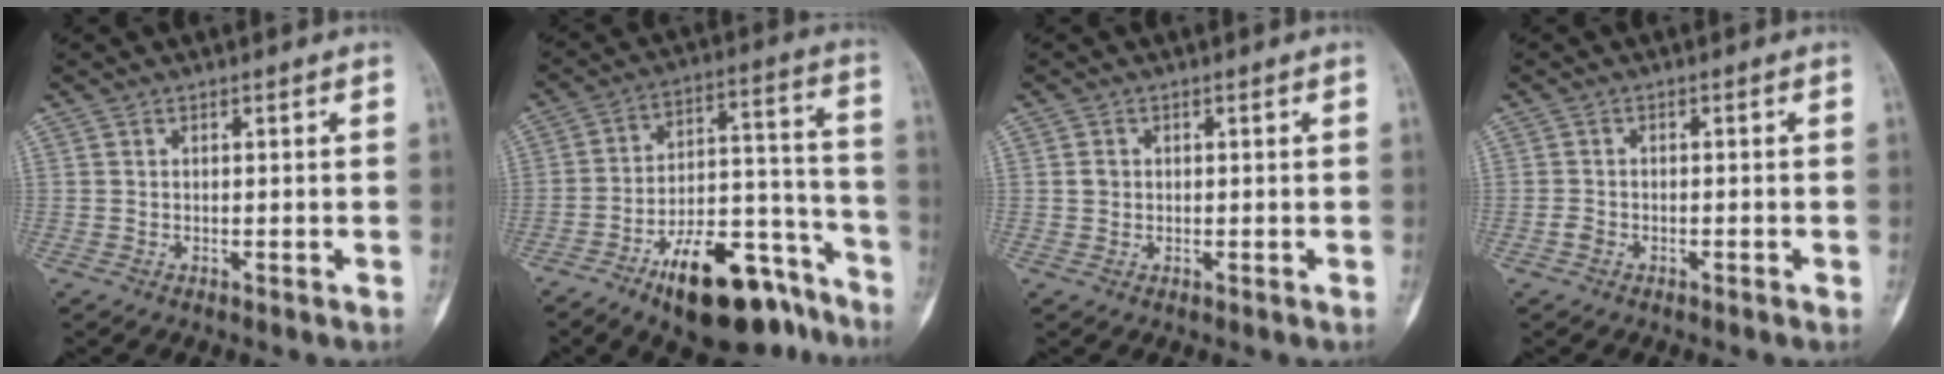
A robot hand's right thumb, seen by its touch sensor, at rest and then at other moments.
{"total": 21.5, "force": [-14.0, 9.0, 13.7], "torque": [-0.159, 0.100, -0.220]}
{"total": 1.7, "force": [0.1, 1.5, 0.6], "torque": [0.000, 0.004, 0.002]}
{"total": 1.7, "force": [-0.9, 1.2, 0.8], "torque": [-0.008, 0.005, -0.019]}